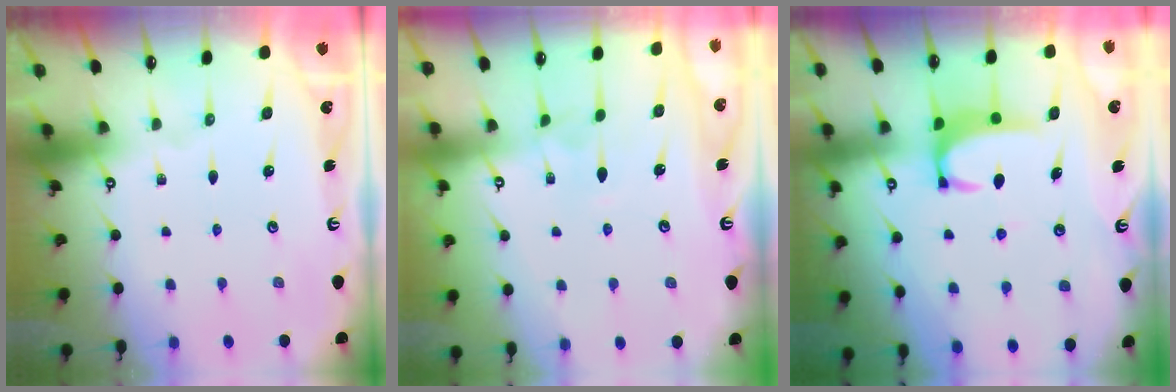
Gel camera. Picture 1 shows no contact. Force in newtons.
{"total": 2.7, "press": 2.7, "slide": 0.4}
{"total": 2.8, "press": 2.8, "slide": 0.3}